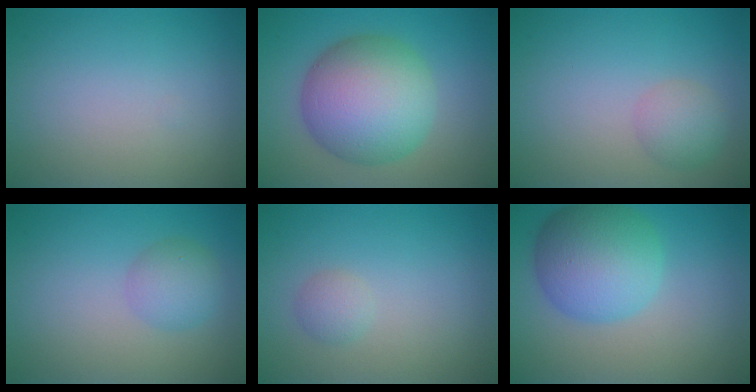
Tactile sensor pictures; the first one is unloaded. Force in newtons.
{"total": 10.0, "press": 10.0, "slide": 0.1}
{"total": 2.2, "press": 2.2, "slide": 0.0}
{"total": 2.5, "press": 2.5, "slide": 0.1}
{"total": 1.3, "press": 1.3, "slide": 0.1}
{"total": 7.5, "press": 7.5, "slide": 0.1}